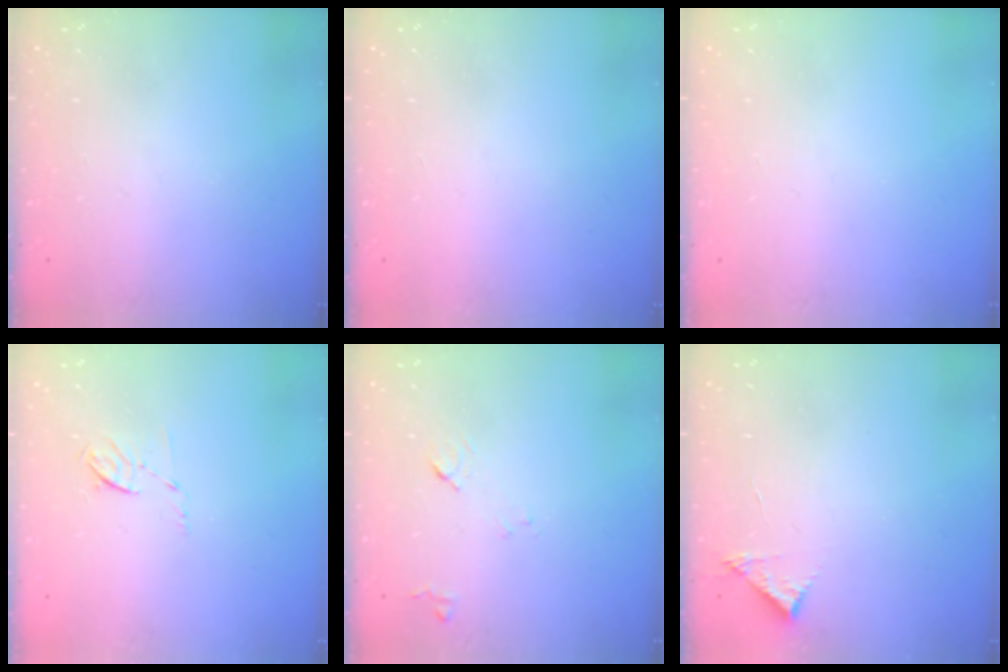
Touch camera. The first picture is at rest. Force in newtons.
{"total": 1.5, "press": 1.5, "slide": 0.1}
{"total": 0.0}
{"total": 4.4, "press": 4.2, "slide": 1.5}
{"total": 8.0, "press": 7.9, "slide": 0.8}
{"total": 3.6, "press": 3.6, "slide": 0.1}